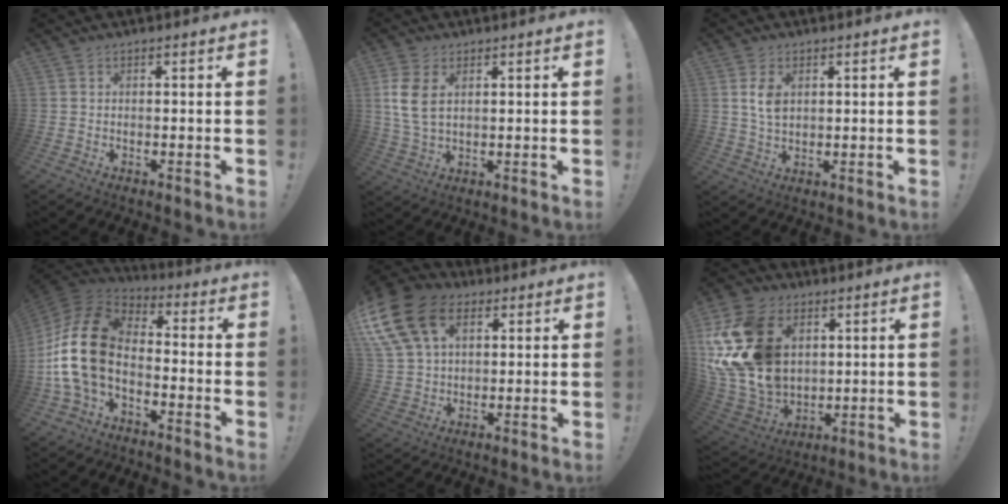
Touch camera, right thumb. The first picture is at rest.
{"total": 8.2, "force": [2.8, 4.8, 6.1], "torque": [-0.136, -0.007, 0.053]}
{"total": 6.1, "force": [1.7, 4.1, 4.2], "torque": [-0.066, -0.006, 0.029]}
{"total": 18.8, "force": [-1.8, 12.3, 14.1], "torque": [-0.278, 0.020, -0.021]}
{"total": 18.9, "force": [7.6, 13.1, 11.4], "torque": [-0.229, -0.025, 0.139]}
{"total": 25.5, "force": [6.4, 18.5, 16.4], "torque": [-0.349, -0.024, 0.136]}